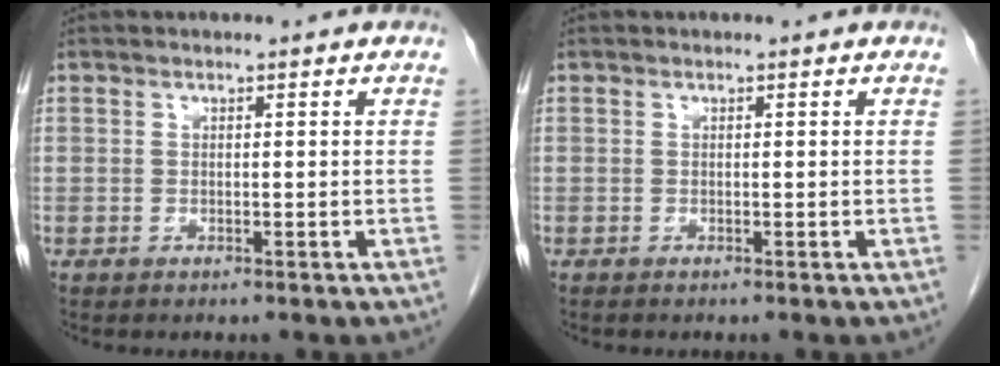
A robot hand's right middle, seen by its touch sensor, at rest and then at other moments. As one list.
[{"total": 0.0}]